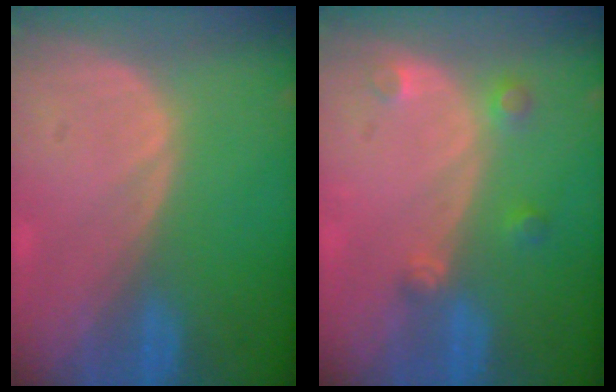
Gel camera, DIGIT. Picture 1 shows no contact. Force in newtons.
{"total": 2.6, "press": 2.6, "slide": 0.3}